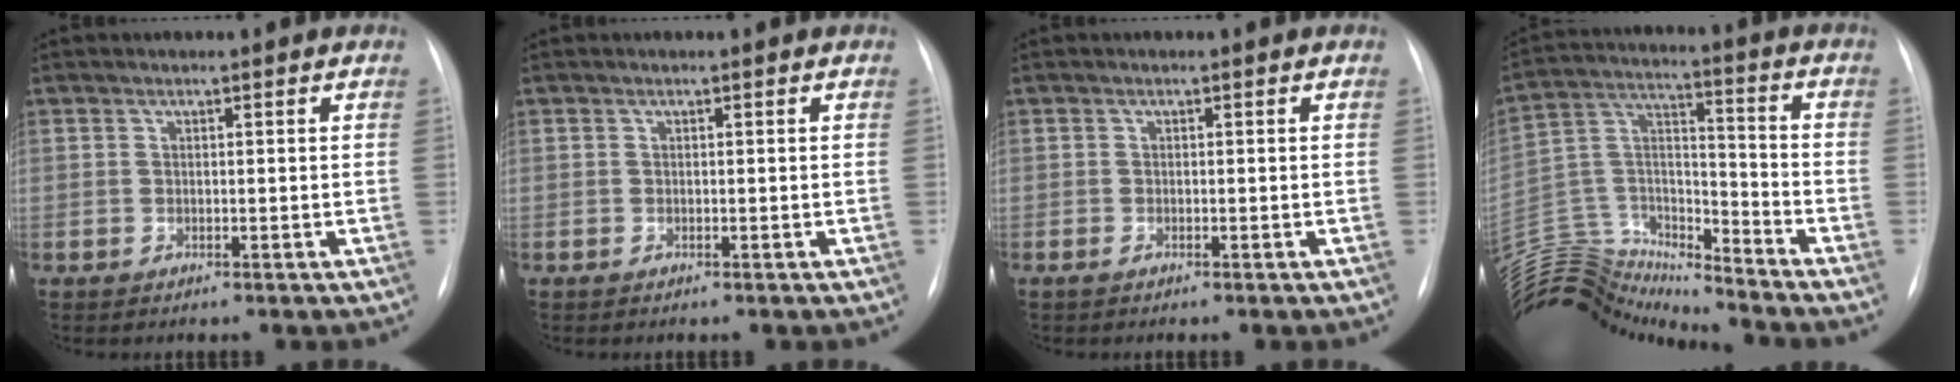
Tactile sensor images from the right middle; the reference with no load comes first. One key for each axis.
{"total": 0.0}
{"total": 0.6, "fx": -0.4, "fy": 0.1, "fz": 0.4, "tx": -0.010, "ty": -0.002, "tz": -0.008}
{"total": 16.7, "fx": -16.5, "fy": 2.1, "fz": 1.9, "tx": -0.041, "ty": 0.062, "tz": -0.299}